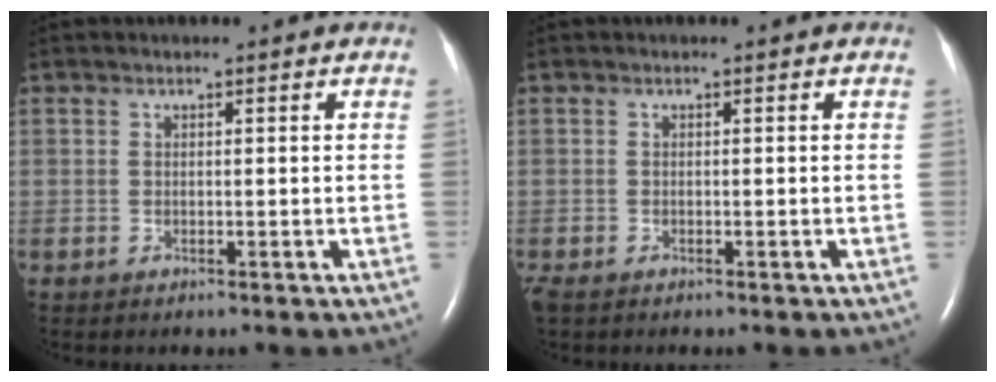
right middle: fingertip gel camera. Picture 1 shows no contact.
{"total": 1.5, "force": [-1.0, 0.7, 0.9], "torque": [-0.021, -0.005, -0.015]}